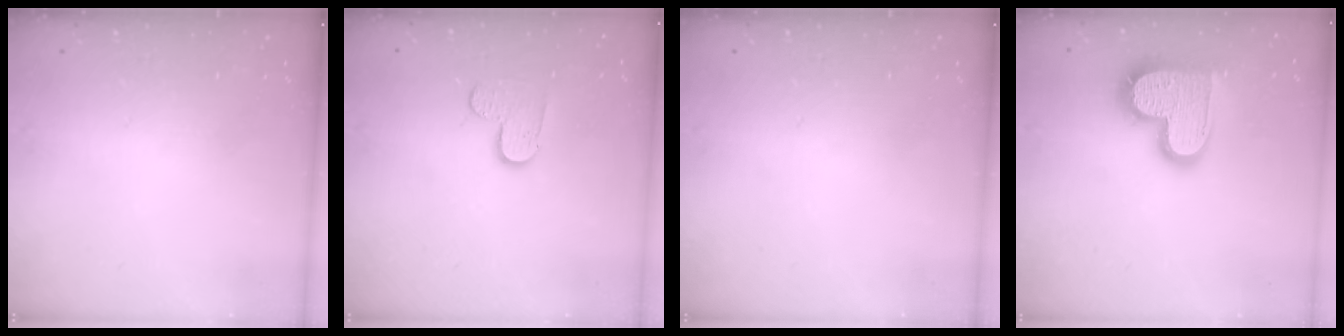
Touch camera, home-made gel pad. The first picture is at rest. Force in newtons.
{"total": 4.8, "press": 4.8, "slide": 0.5}
{"total": 0.0}
{"total": 17.5, "press": 17.4, "slide": 1.3}